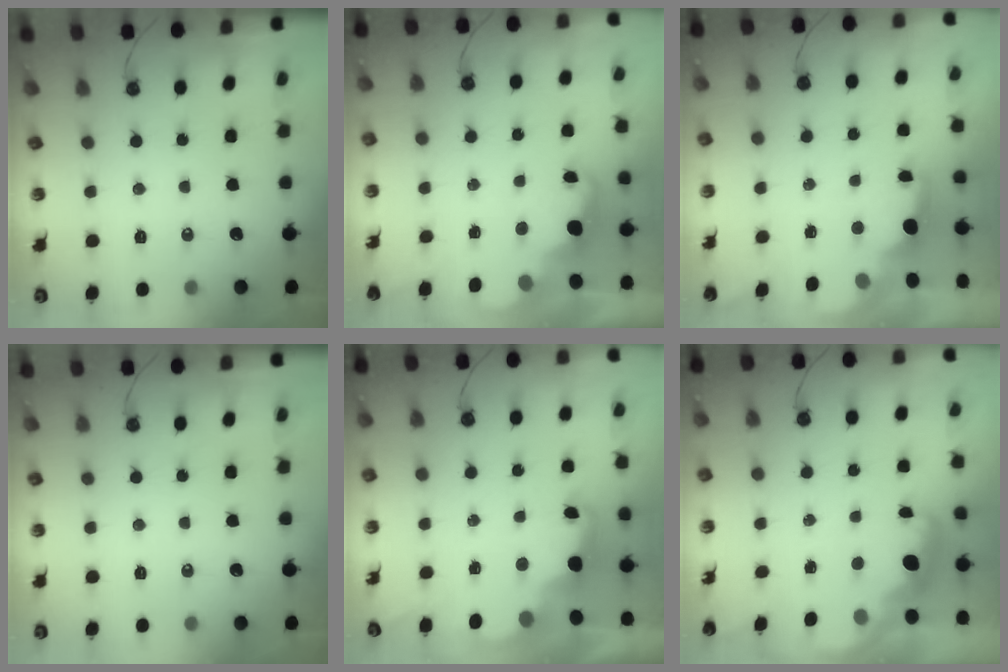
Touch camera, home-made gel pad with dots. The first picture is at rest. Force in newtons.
{"total": 2.5, "press": 2.4, "slide": 0.6}
{"total": 2.0, "press": 1.9, "slide": 0.8}
{"total": 0.0}
{"total": 4.7, "press": 4.6, "slide": 0.5}
{"total": 2.7, "press": 2.6, "slide": 0.6}